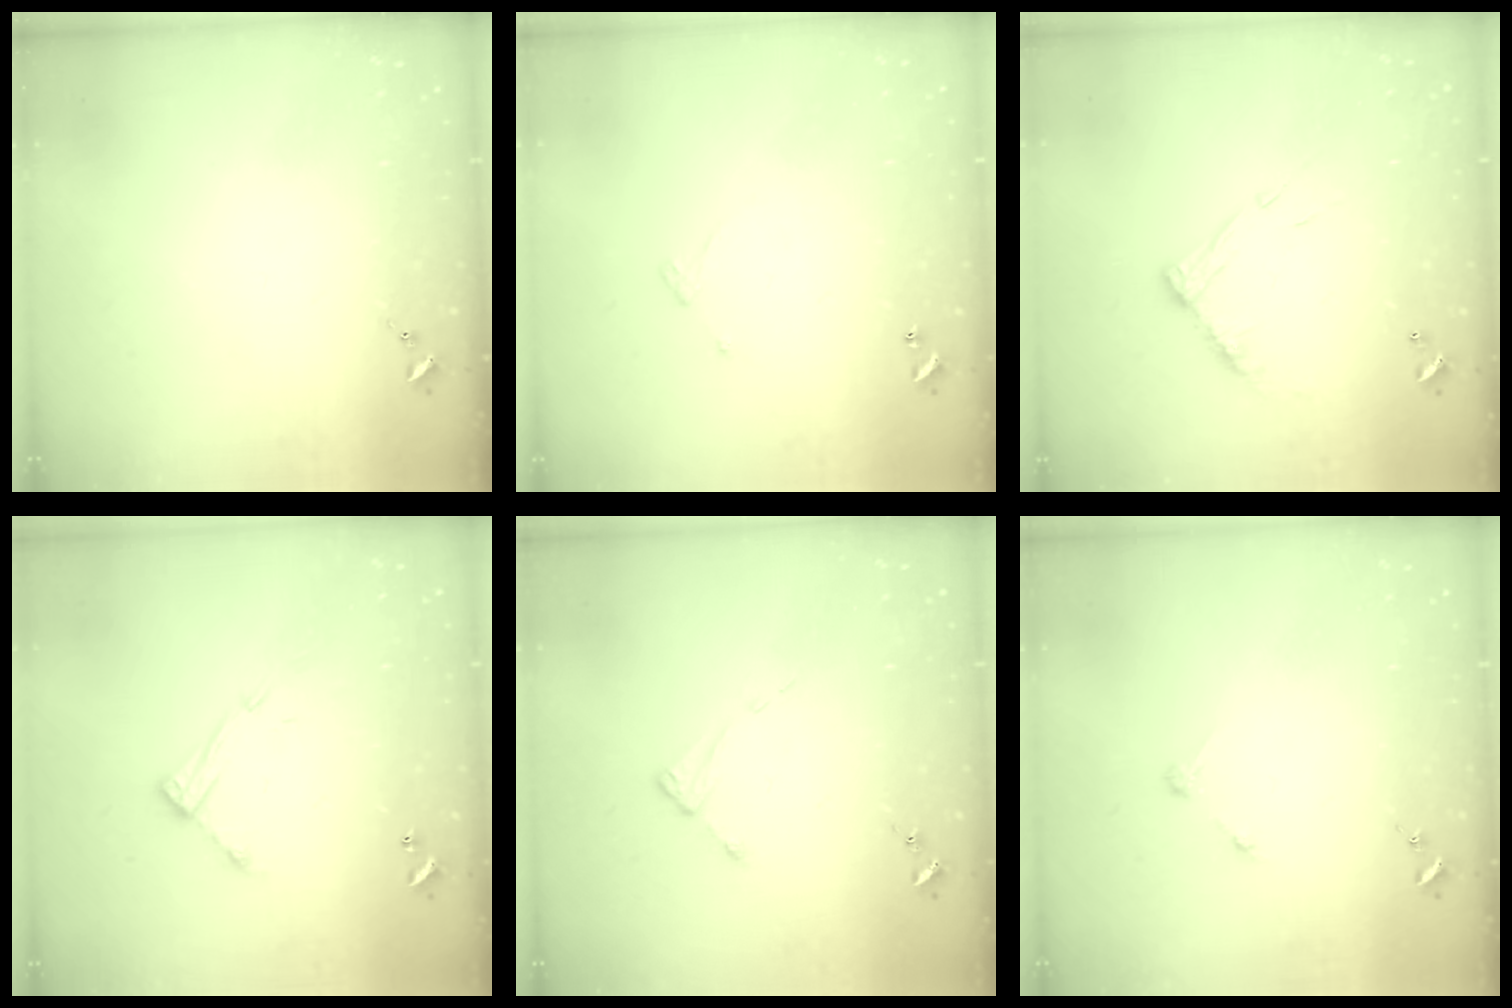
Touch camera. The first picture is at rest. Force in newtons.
{"total": 3.2, "press": 3.1, "slide": 0.3}
{"total": 10.9, "press": 10.9, "slide": 0.8}
{"total": 10.0, "press": 9.9, "slide": 0.5}
{"total": 2.6, "press": 2.6, "slide": 0.4}
{"total": 2.8, "press": 2.8, "slide": 0.3}